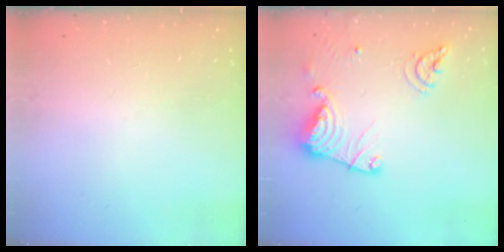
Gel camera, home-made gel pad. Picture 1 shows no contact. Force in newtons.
{"total": 15.2, "press": 15.1, "slide": 1.8}